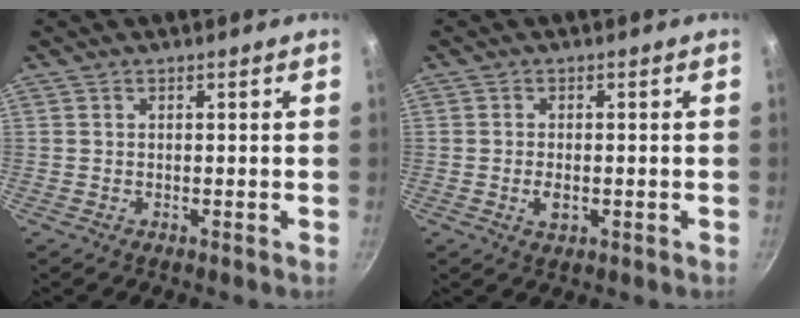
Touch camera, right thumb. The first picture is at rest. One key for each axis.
{"total": 2.8, "fx": -0.6, "fy": 1.6, "fz": 2.2, "tx": -0.044, "ty": 0.000, "tz": -0.011}